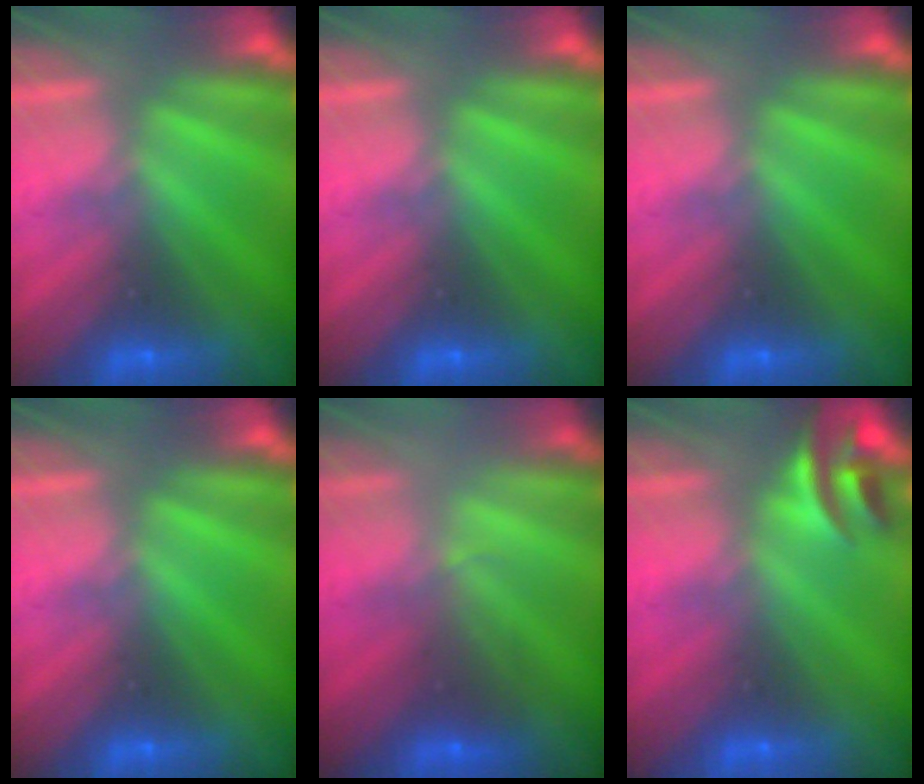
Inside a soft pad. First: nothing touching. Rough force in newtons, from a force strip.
{"total": 0.0}
{"total": 0.0}
{"total": 0.0}
{"total": 2.1}
{"total": 2.9}